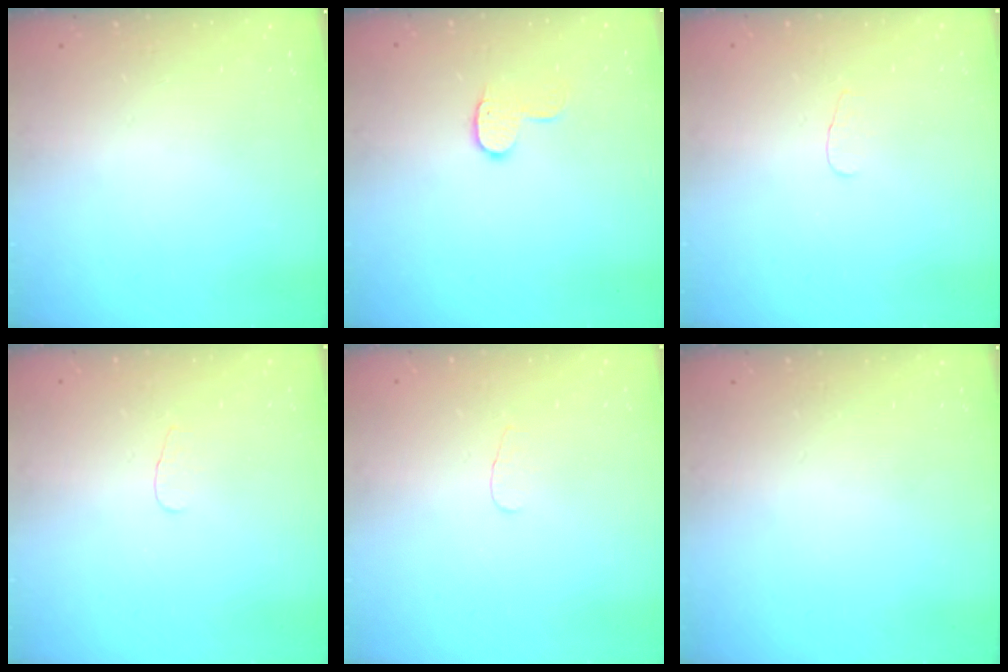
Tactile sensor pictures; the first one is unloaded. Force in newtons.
{"total": 6.9, "press": 6.9, "slide": 0.1}
{"total": 2.8, "press": 2.8, "slide": 0.3}
{"total": 2.8, "press": 2.8, "slide": 0.3}
{"total": 2.8, "press": 2.8, "slide": 0.3}
{"total": 0.0}